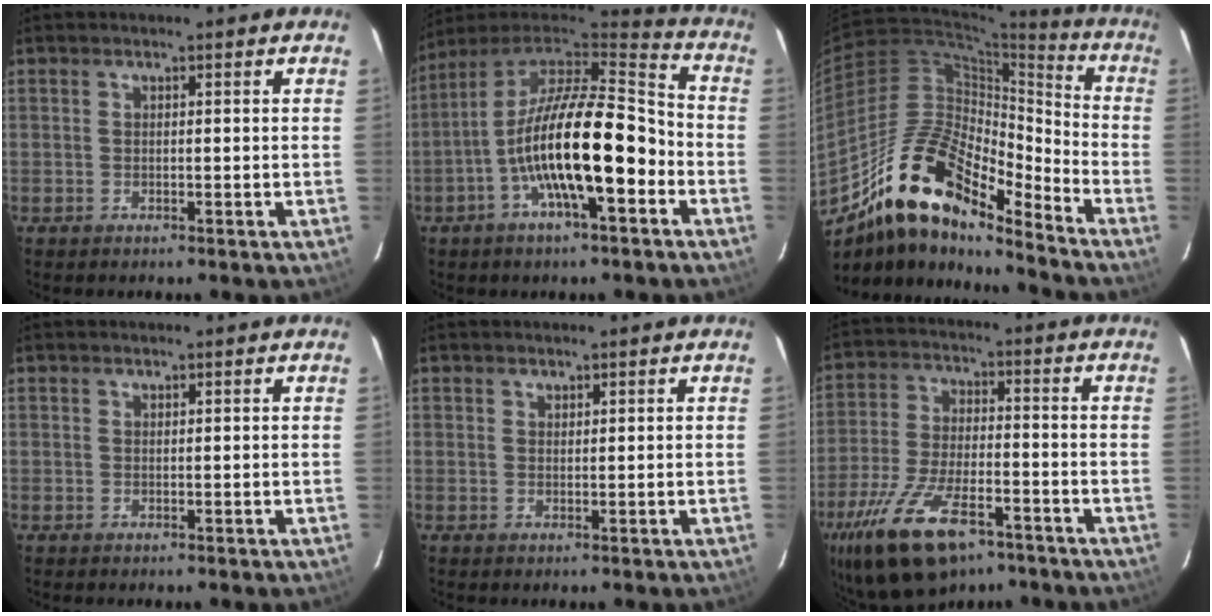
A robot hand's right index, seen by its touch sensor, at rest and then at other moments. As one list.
[{"total": 19.9, "force": [-6.7, 5.7, 17.9], "torque": [-0.318, -0.011, -0.128]}, {"total": 19.7, "force": [-14.9, 6.4, 11.1], "torque": [-0.191, 0.004, -0.281]}, {"total": 0.0}, {"total": 0.9, "force": [0.7, 0.5, 0.1], "torque": [-0.001, 0.002, 0.012]}, {"total": 19.2, "force": [-12.0, 8.4, 12.4], "torque": [-0.266, -0.035, -0.209]}]